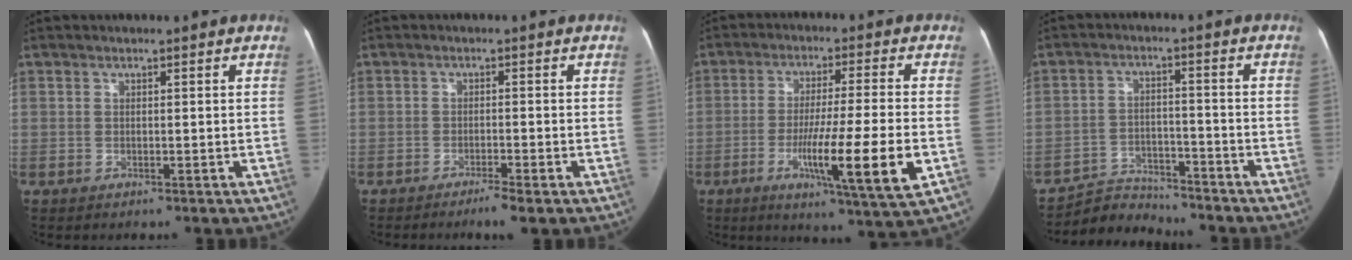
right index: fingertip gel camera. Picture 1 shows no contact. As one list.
[{"total": 3.0, "force": [-2.1, -0.2, 2.1], "torque": [-0.036, -0.006, -0.036]}, {"total": 14.5, "force": [-4.2, -0.6, 13.8], "torque": [-0.240, -0.033, -0.071]}, {"total": 6.3, "force": [-5.9, 1.5, -1.3], "torque": [0.022, 0.014, -0.100]}]